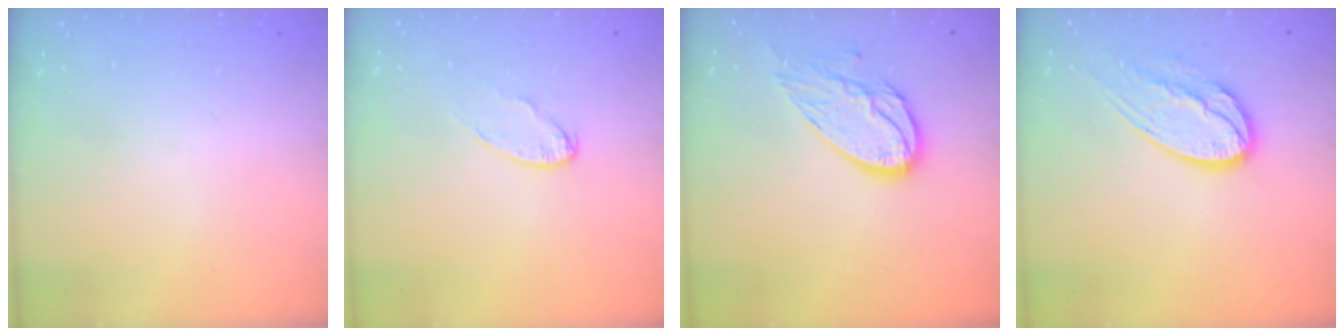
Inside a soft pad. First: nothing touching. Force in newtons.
{"total": 5.8, "press": 5.8, "slide": 0.5}
{"total": 11.7, "press": 11.7, "slide": 1.0}
{"total": 13.1, "press": 13.0, "slide": 1.1}